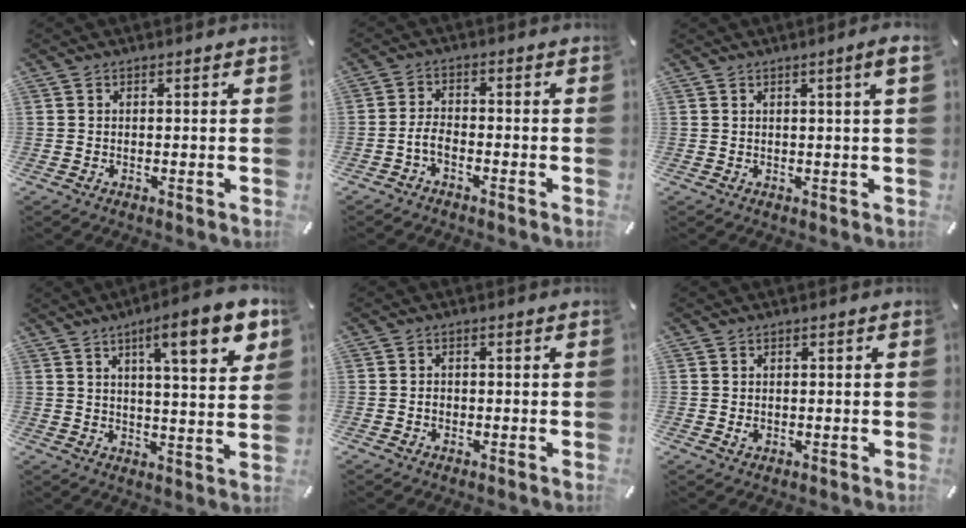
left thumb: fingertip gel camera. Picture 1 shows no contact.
{"total": 3.8, "force": [-2.1, 2.0, 2.4], "torque": [-0.056, 0.010, -0.042]}
{"total": 3.5, "force": [1.1, 0.1, 3.3], "torque": [-0.054, -0.005, 0.015]}
{"total": 13.7, "force": [6.8, 3.0, 11.5], "torque": [-0.157, -0.032, 0.100]}
{"total": 1.3, "force": [-0.5, 1.0, 0.6], "torque": [-0.015, 0.004, -0.010]}
{"total": 1.1, "force": [-0.2, 0.9, 0.6], "torque": [-0.014, 0.003, -0.003]}